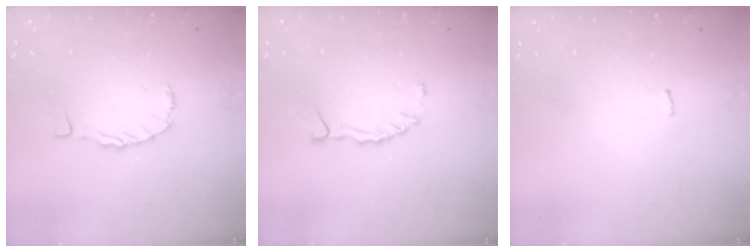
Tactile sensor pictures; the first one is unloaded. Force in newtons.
{"total": 3.3, "press": 3.3, "slide": 0.3}
{"total": 2.0, "press": 2.0, "slide": 0.3}